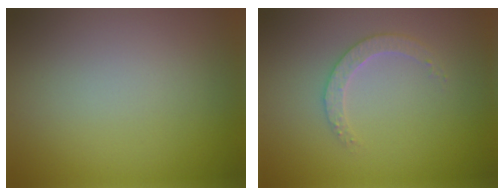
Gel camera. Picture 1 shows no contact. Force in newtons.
{"total": 2.2, "press": 2.2, "slide": 0.6}